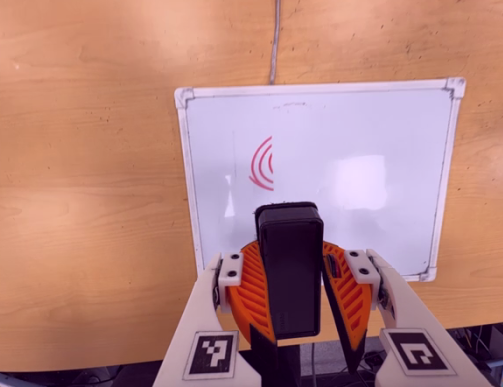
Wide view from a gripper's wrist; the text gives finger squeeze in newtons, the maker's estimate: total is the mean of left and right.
{"total": 11.7, "left": 11.2, "right": 12.2}